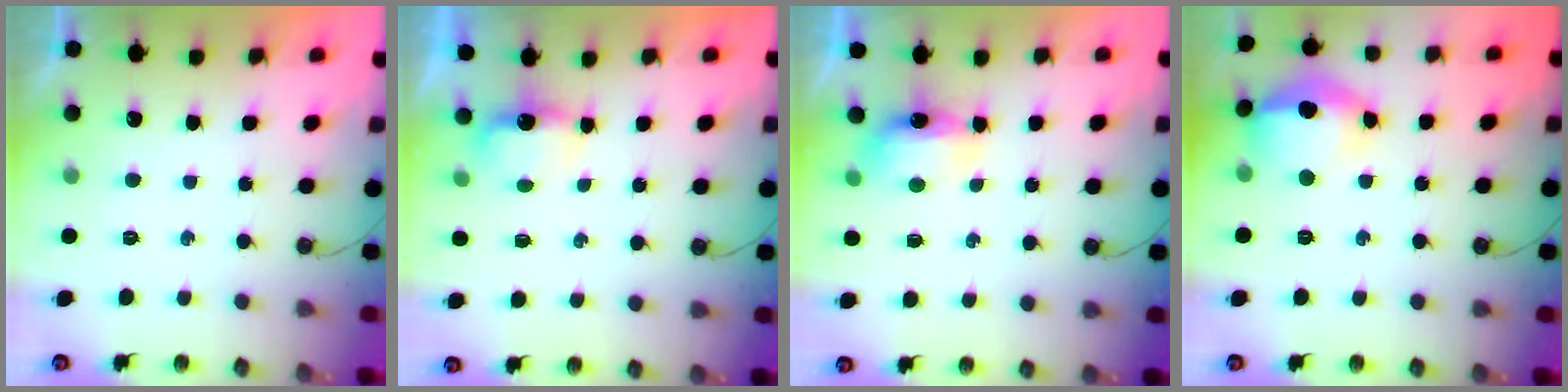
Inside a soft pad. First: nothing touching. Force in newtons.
{"total": 3.5, "press": 3.3, "slide": 1.0}
{"total": 10.9, "press": 6.9, "slide": 8.4}
{"total": 20.4, "press": 16.3, "slide": 12.3}